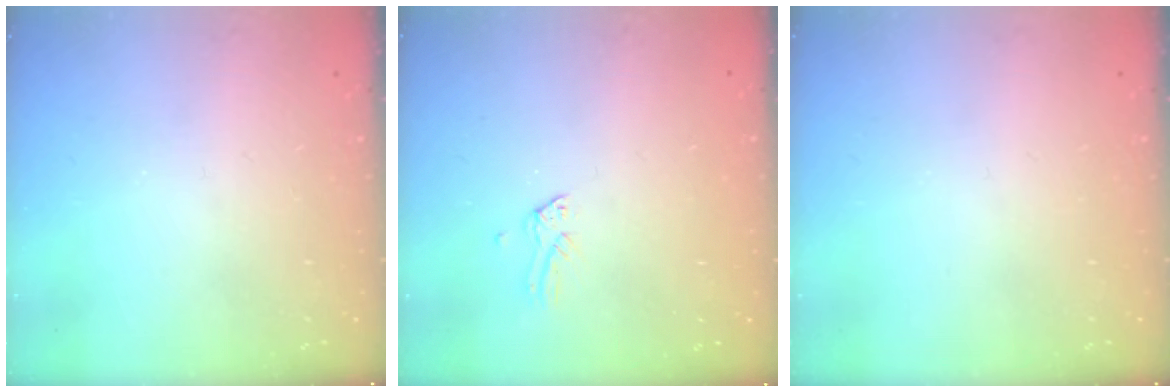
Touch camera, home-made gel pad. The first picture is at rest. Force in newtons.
{"total": 0.0}
{"total": 0.0}